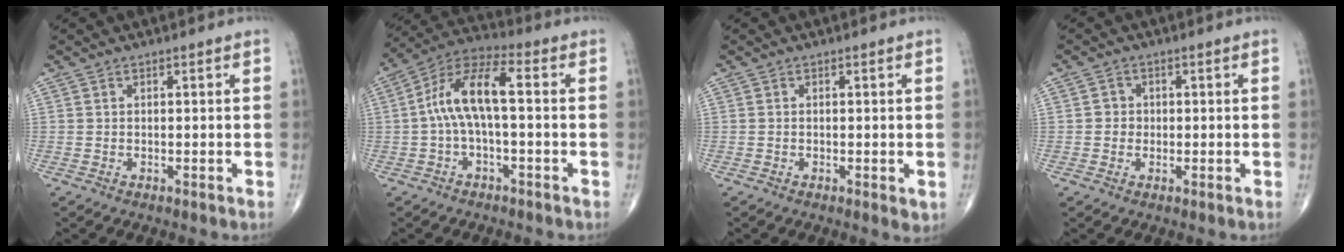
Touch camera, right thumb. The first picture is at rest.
{"total": 10.7, "force": [-0.1, 3.9, 10.0], "torque": [-0.202, 0.047, -0.010]}
{"total": 1.6, "force": [-0.3, 0.6, 1.5], "torque": [-0.024, -0.006, -0.005]}
{"total": 2.1, "force": [-0.1, 2.0, 0.6], "torque": [0.004, 0.006, -0.004]}